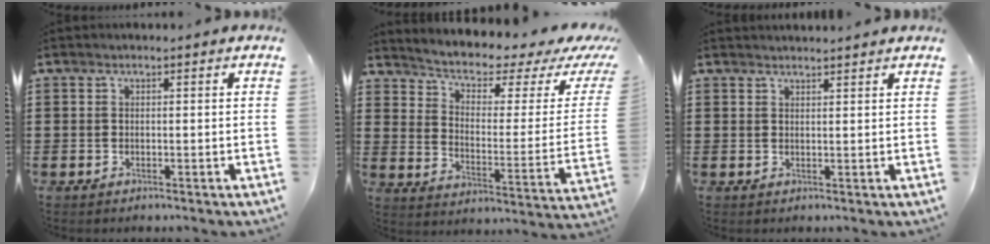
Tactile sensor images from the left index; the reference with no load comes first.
{"total": 3.5, "force": [2.2, 1.3, 2.4], "torque": [-0.060, -0.020, 0.029]}
{"total": 1.4, "force": [1.4, -0.1, 0.1], "torque": [-0.005, 0.000, 0.028]}